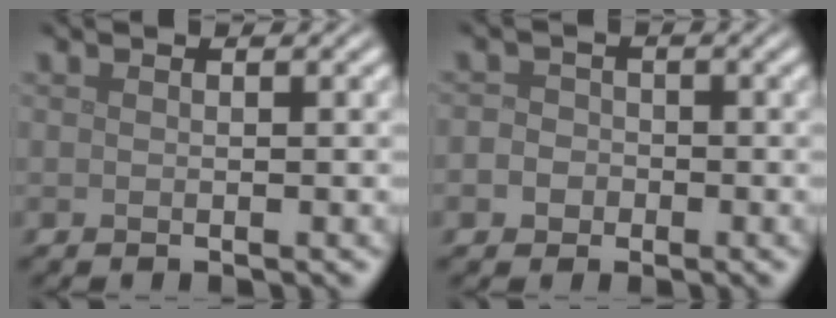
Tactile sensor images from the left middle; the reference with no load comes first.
{"total": 3.2, "force": [-1.1, 2.8, 1.0], "torque": [0.002, 0.006, -0.038]}